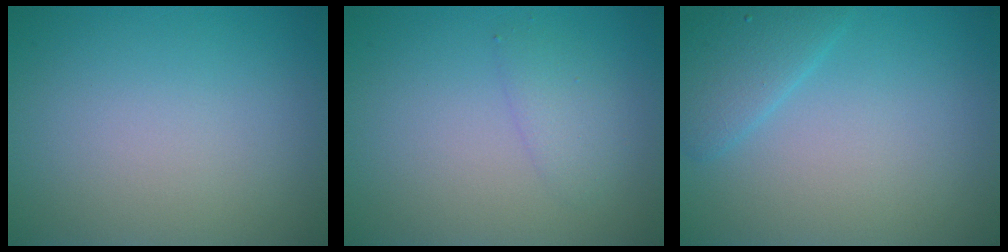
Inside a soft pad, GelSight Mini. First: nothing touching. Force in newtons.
{"total": 1.5, "press": 1.5, "slide": 0.1}
{"total": 2.6, "press": 2.6, "slide": 0.2}